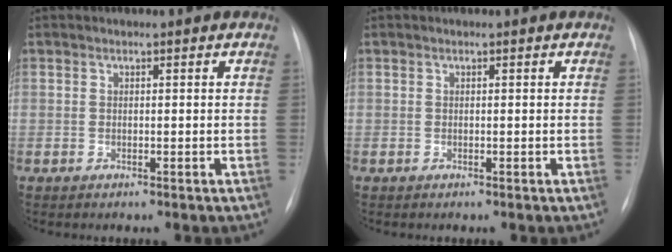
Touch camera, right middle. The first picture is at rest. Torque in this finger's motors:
{"motor_torque": [-0.01, -0.01, 0.00, 0.00]}